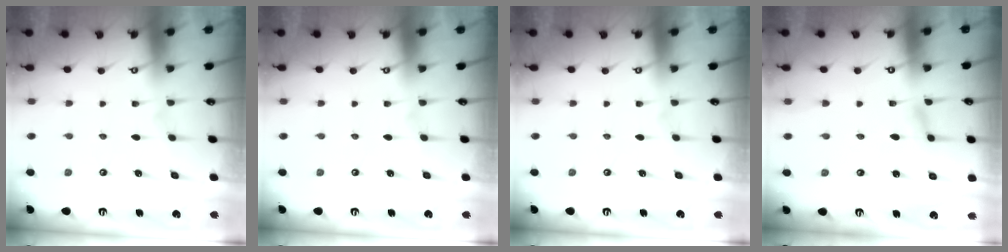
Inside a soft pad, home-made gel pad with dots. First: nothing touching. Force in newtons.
{"total": 0.0}
{"total": 0.0}
{"total": 2.1, "press": 2.0, "slide": 0.2}